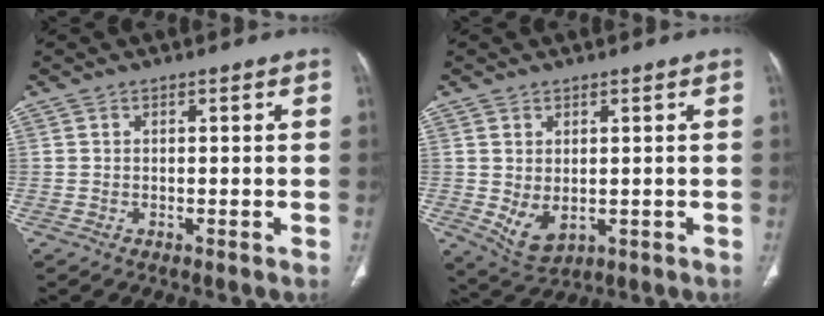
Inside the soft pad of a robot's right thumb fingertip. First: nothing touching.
{"total": 5.4, "force": [-0.4, 3.4, 4.1], "torque": [-0.069, -0.009, 0.014]}